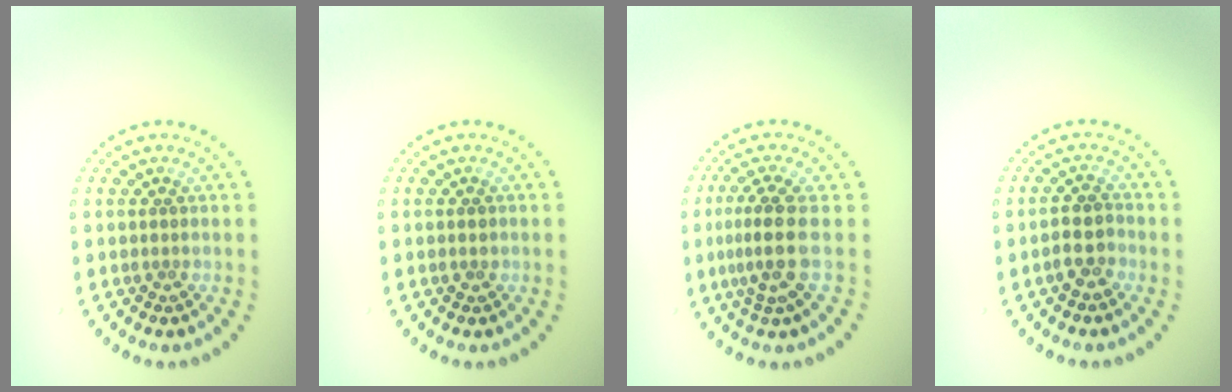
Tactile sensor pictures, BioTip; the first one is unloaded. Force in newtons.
{"total": 1.0, "press": 1.0, "slide": 0.0}
{"total": 3.2, "press": 2.4, "slide": 2.1}
{"total": 2.4, "press": 2.1, "slide": 1.0}